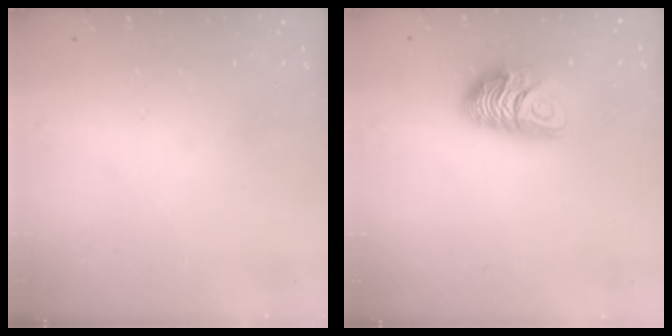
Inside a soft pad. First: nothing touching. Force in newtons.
{"total": 9.5, "press": 9.5, "slide": 0.3}